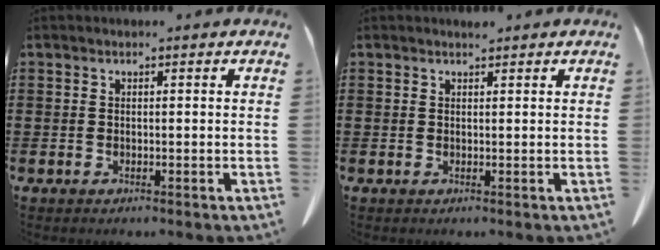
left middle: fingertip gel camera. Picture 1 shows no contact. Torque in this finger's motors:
{"motor_torque": [0.00, 0.01, 0.00, 0.00]}